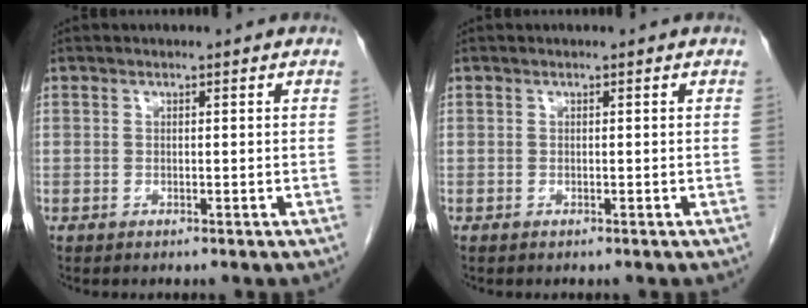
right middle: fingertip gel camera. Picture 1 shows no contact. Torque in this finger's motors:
{"motor_torque": [0.30, -0.11, -0.08, 0.00]}